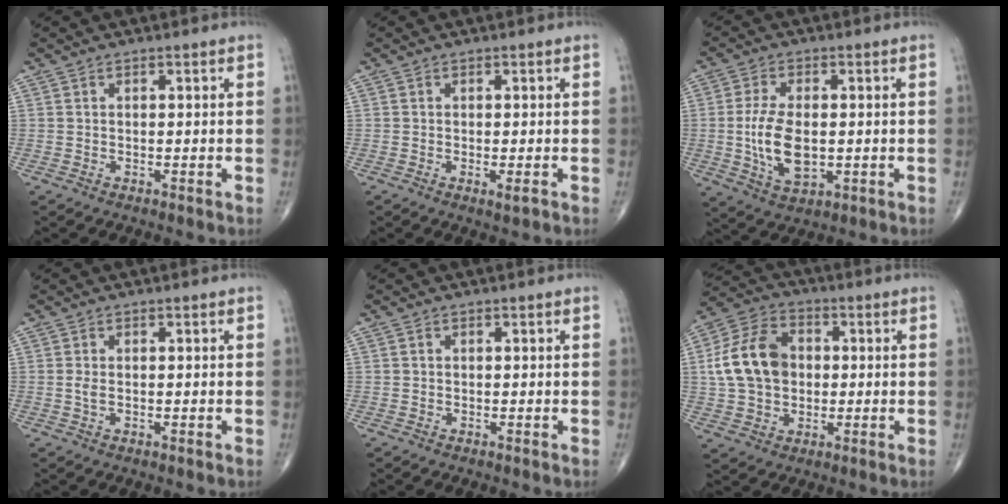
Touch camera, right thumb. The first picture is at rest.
{"total": 1.4, "force": [-0.5, 0.2, 1.3], "torque": [-0.022, -0.006, -0.009]}
{"total": 10.2, "force": [-0.7, 5.4, 8.6], "torque": [-0.160, -0.008, -0.007]}
{"total": 1.3, "force": [0.0, 0.5, 1.1], "torque": [-0.027, -0.002, -0.001]}
{"total": 0.0}
{"total": 13.5, "force": [1.0, 10.1, 9.0], "torque": [-0.150, 0.019, 0.013]}